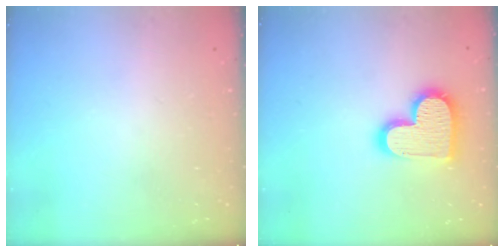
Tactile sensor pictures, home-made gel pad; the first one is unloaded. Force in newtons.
{"total": 16.8, "press": 16.7, "slide": 1.2}